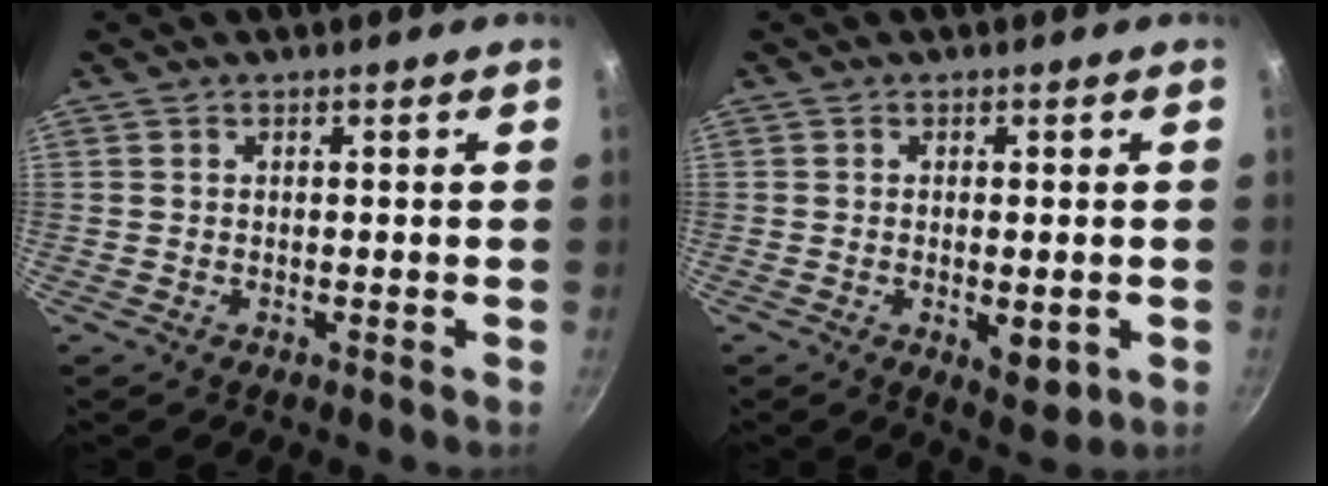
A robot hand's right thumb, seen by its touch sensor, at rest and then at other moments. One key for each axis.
{"total": 5.6, "fx": -1.3, "fy": 2.4, "fz": 4.8, "tx": -0.067, "ty": -0.010, "tz": -0.013}